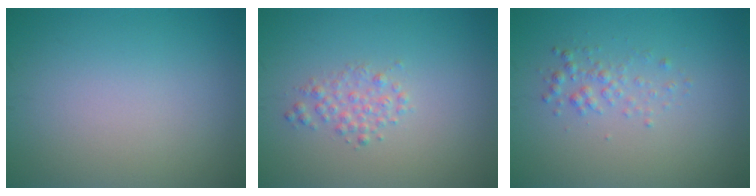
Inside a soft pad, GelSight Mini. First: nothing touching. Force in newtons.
{"total": 1.6, "press": 1.6, "slide": 0.1}
{"total": 1.5, "press": 1.5, "slide": 0.1}